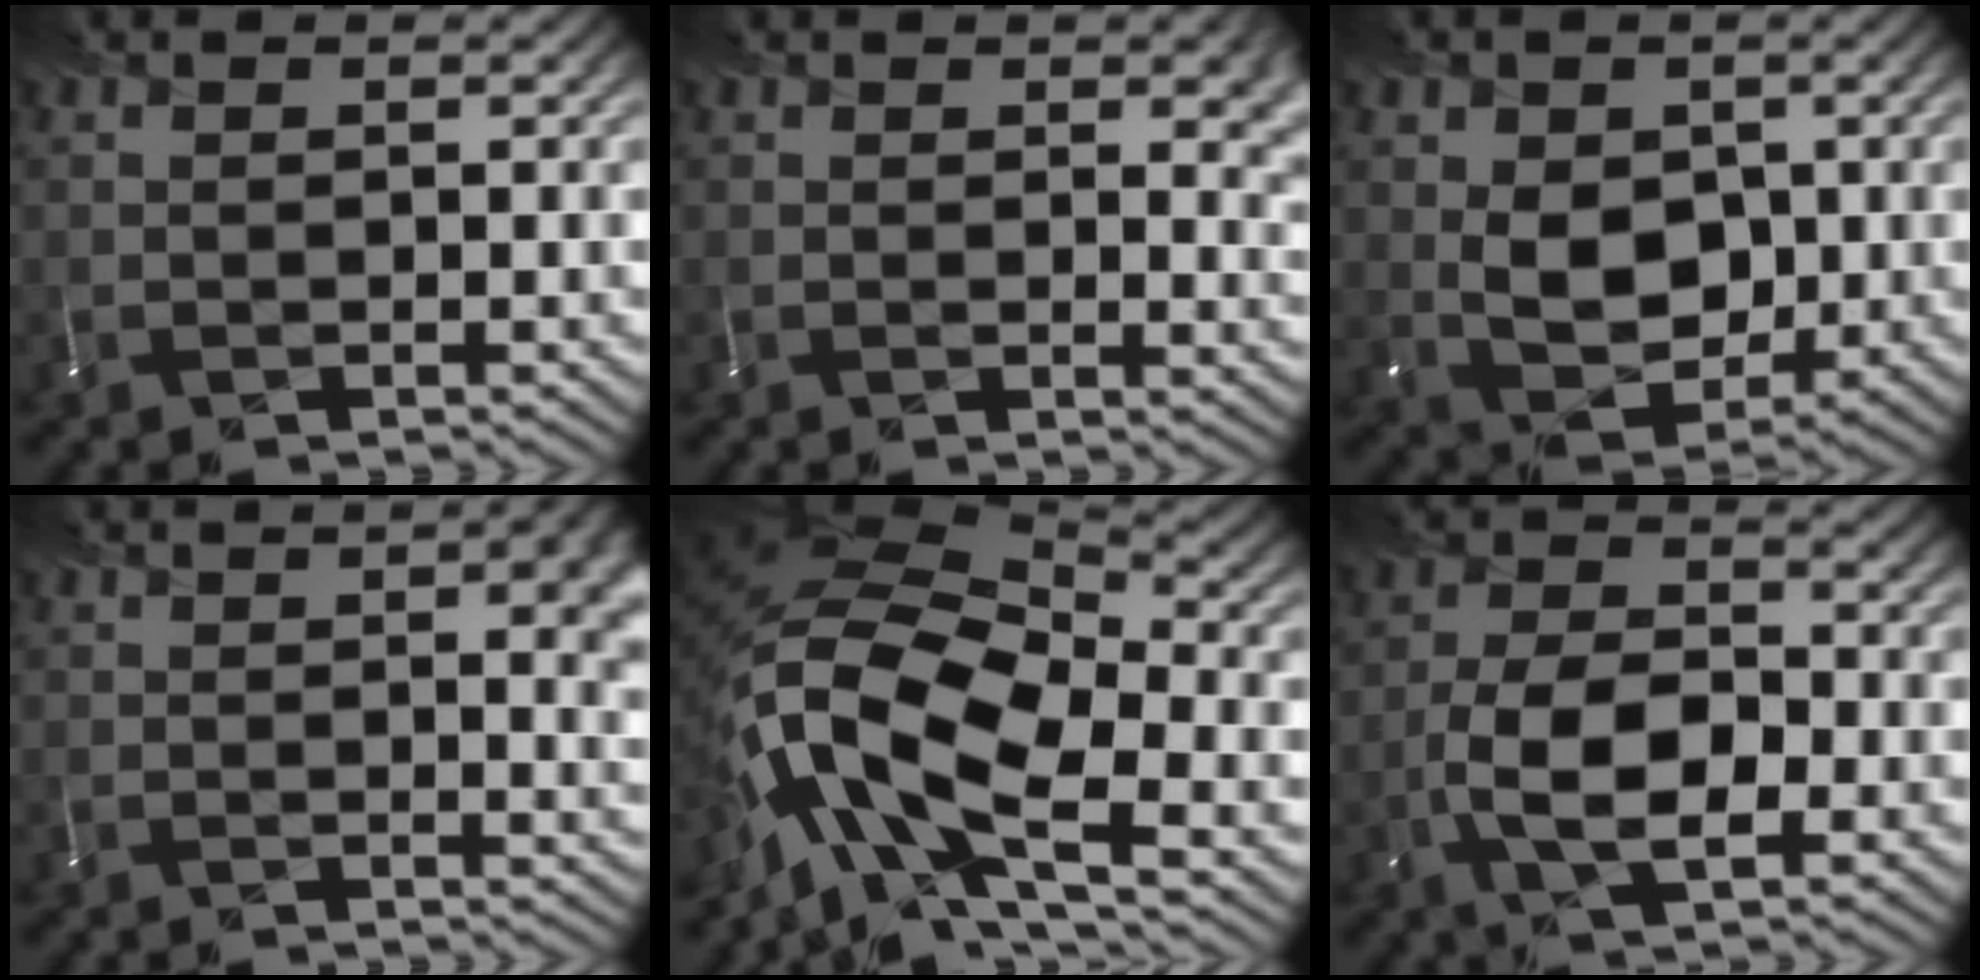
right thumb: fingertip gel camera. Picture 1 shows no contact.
{"total": 4.3, "force": [1.7, 2.0, 3.4], "torque": [-0.044, -0.004, 0.033]}
{"total": 6.4, "force": [0.3, 4.9, 4.0], "torque": [-0.089, -0.011, 0.008]}
{"total": 5.8, "force": [1.4, 2.2, 5.2], "torque": [-0.058, 0.004, 0.023]}
{"total": 15.0, "force": [-6.5, 7.5, 11.2], "torque": [-0.238, -0.026, -0.126]}
{"total": 7.8, "force": [-3.0, 4.1, 5.9], "torque": [-0.122, 0.000, -0.062]}